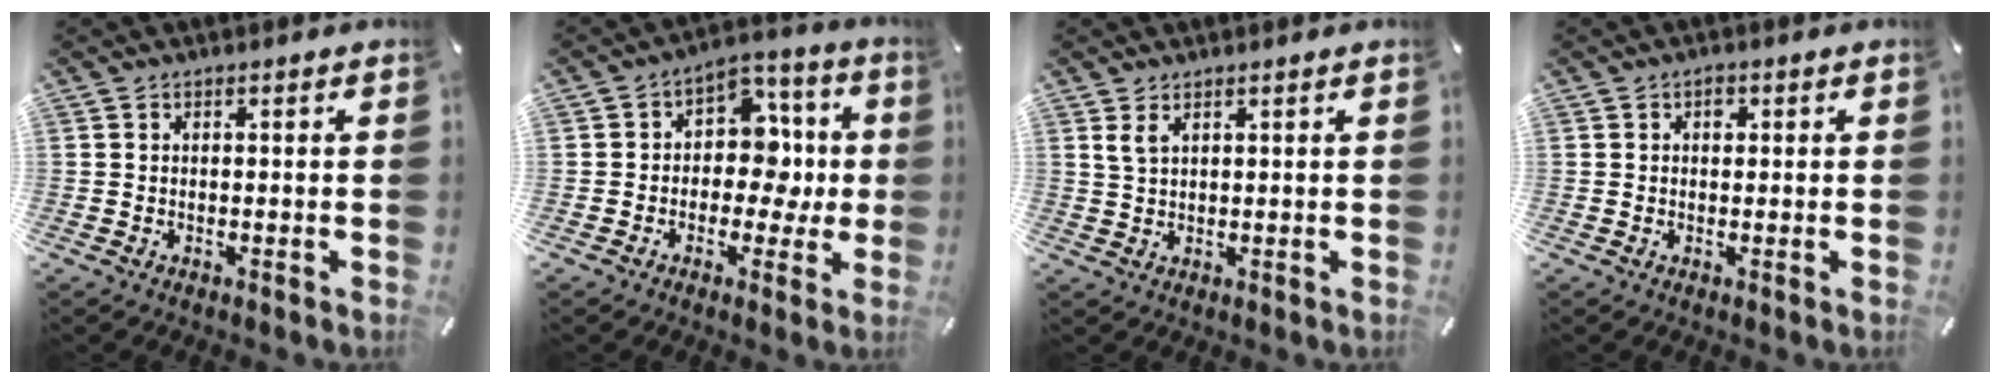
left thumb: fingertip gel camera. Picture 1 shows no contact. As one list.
[{"total": 10.2, "force": [-0.8, 8.4, 5.8], "torque": [-0.066, -0.006, -0.012]}, {"total": 2.4, "force": [1.5, 1.0, 1.6], "torque": [-0.035, 0.000, 0.027]}, {"total": 1.5, "force": [0.4, 1.1, 0.8], "torque": [-0.002, 0.000, 0.003]}]